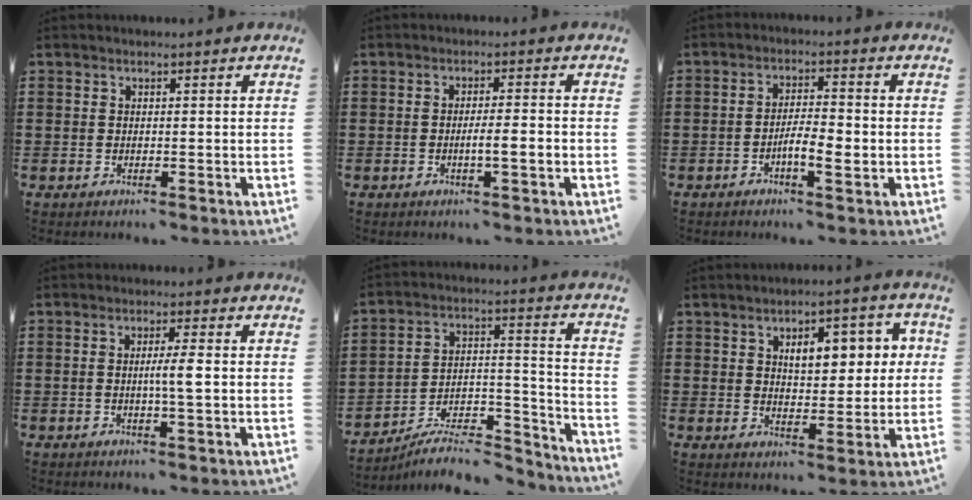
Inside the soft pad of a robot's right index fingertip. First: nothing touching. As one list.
[{"total": 3.2, "force": [-0.9, 0.1, 3.0], "torque": [-0.052, -0.004, -0.018]}, {"total": 4.8, "force": [-1.6, 1.1, 4.3], "torque": [-0.080, 0.003, -0.032]}, {"total": 3.5, "force": [-0.2, 0.0, 3.5], "torque": [-0.062, -0.006, -0.007]}, {"total": 8.3, "force": [-7.3, 2.2, 3.3], "torque": [-0.046, 0.017, -0.137]}, {"total": 7.0, "force": [1.9, 3.8, 5.6], "torque": [-0.087, 0.001, 0.023]}]